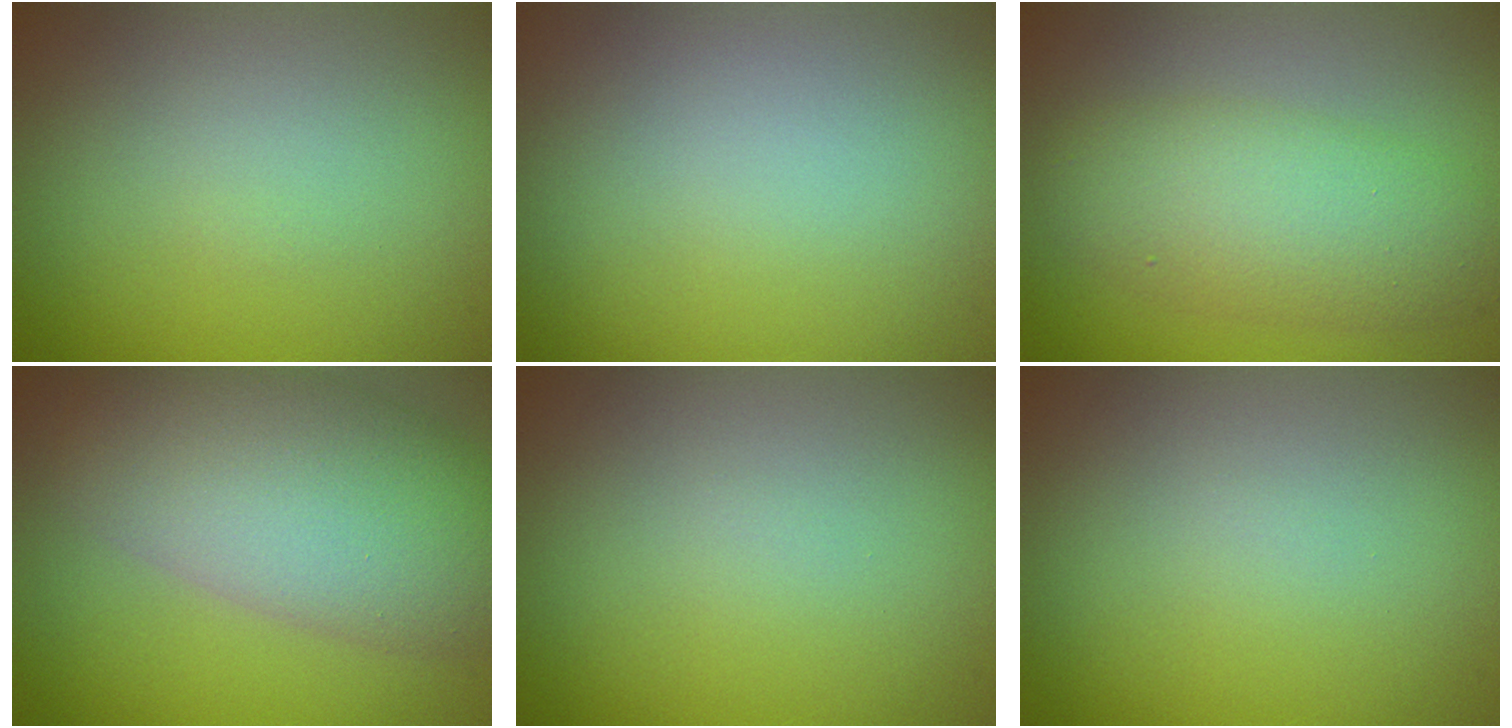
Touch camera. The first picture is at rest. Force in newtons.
{"total": 0.0}
{"total": 5.5, "press": 5.5, "slide": 0.1}
{"total": 9.6, "press": 9.6, "slide": 0.4}
{"total": 0.0}
{"total": 0.0}